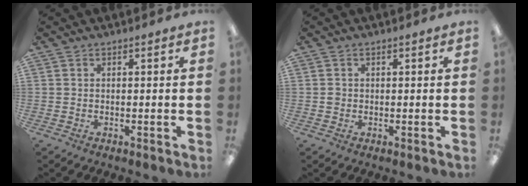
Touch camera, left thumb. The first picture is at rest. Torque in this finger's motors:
{"motor_torque": [-0.13, 0.28, 0.32, 0.00, 0.00]}